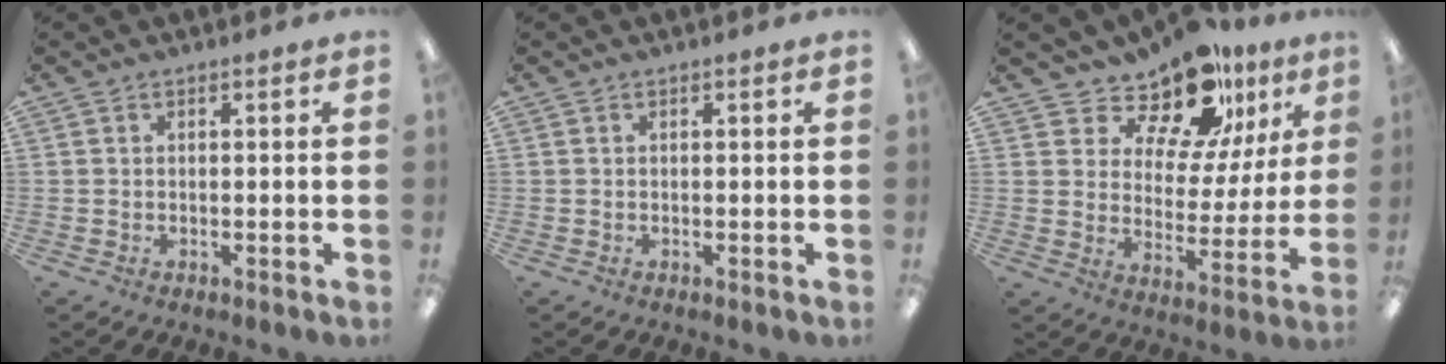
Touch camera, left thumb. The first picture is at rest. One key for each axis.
{"total": 0.0}
{"total": 15.1, "fx": 12.3, "fy": 6.7, "fz": 5.7, "tx": -0.096, "ty": -0.092, "tz": 0.221}